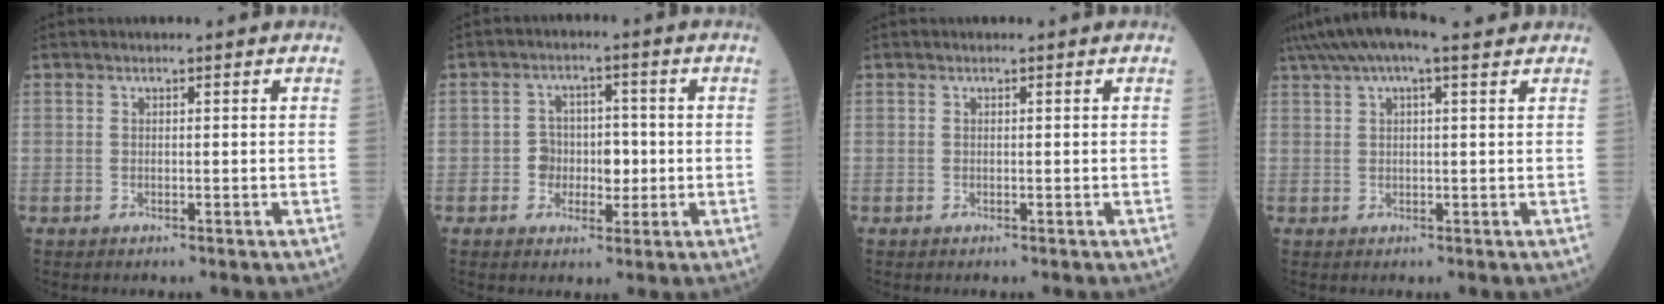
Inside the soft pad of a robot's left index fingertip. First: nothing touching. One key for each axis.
{"total": 5.1, "fx": -0.8, "fy": 4.0, "fz": 2.9, "tx": -0.046, "ty": 0.014, "tz": -0.015}
{"total": 0.0}
{"total": 8.4, "fx": 6.0, "fy": 1.6, "fz": 5.6, "tx": -0.104, "ty": 0.053, "tz": 0.096}